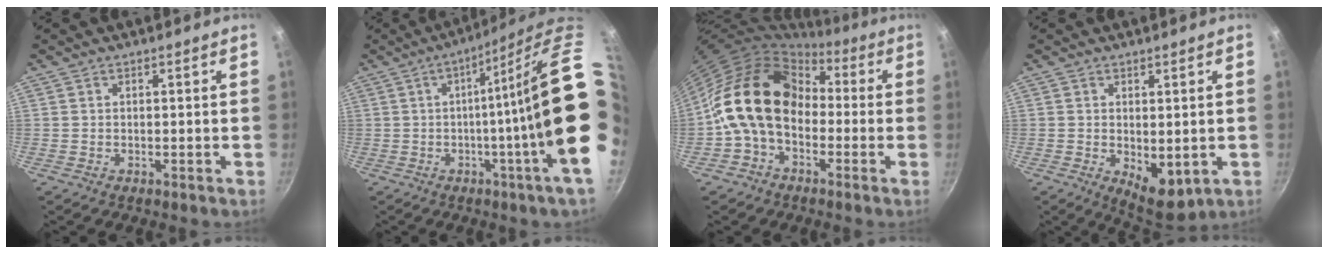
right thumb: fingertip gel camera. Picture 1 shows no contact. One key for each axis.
{"total": 17.8, "fx": 1.7, "fy": 0.0, "fz": 17.8, "tx": -0.235, "ty": -0.027, "tz": 0.010}
{"total": 16.5, "fx": -1.1, "fy": 12.2, "fz": 11.1, "tx": -0.171, "ty": 0.044, "tz": -0.038}
{"total": 7.4, "fx": -0.8, "fy": 3.7, "fz": 6.4, "tx": -0.074, "ty": -0.017, "tz": 0.001}